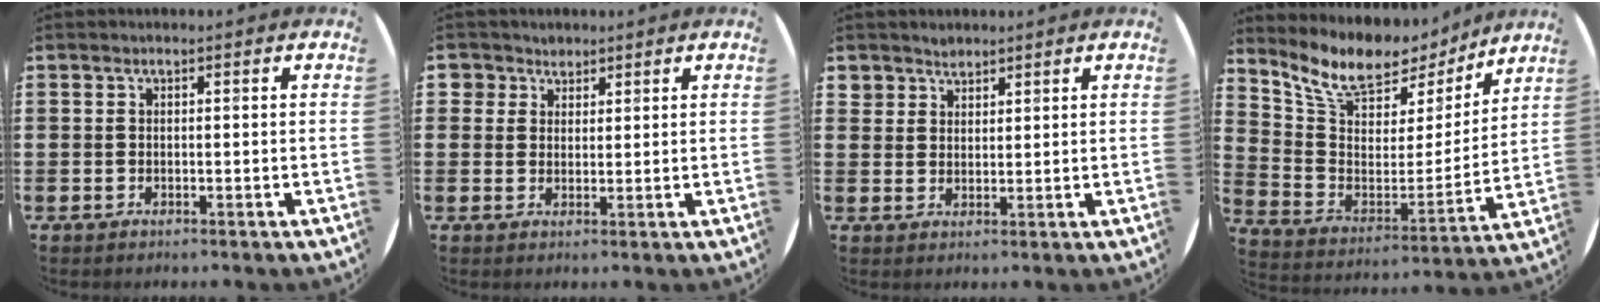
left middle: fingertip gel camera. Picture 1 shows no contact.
{"total": 2.8, "force": [2.1, 1.8, 0.0], "torque": [0.001, 0.006, 0.039]}
{"total": 2.4, "force": [2.1, 1.2, -0.1], "torque": [0.000, 0.006, 0.042]}
{"total": 10.2, "force": [8.2, 4.8, 3.8], "torque": [-0.114, -0.052, 0.146]}